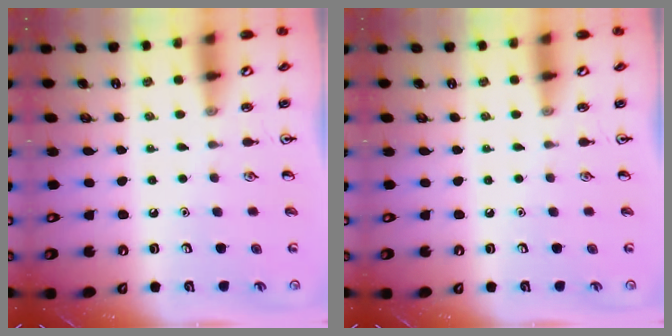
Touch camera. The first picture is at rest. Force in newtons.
{"total": 0.0}